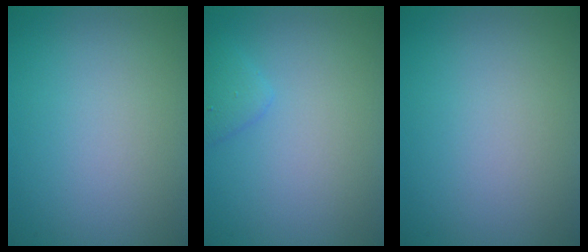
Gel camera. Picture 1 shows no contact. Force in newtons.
{"total": 1.4, "press": 1.4, "slide": 0.1}
{"total": 0.0}